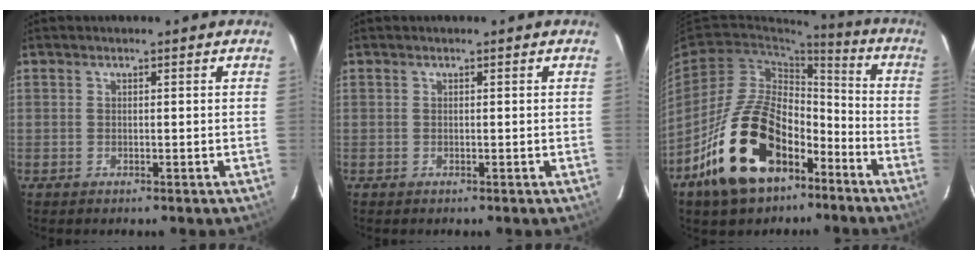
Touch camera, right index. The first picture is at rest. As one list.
[{"total": 0.0}, {"total": 21.0, "force": [-11.5, 11.9, 12.8], "torque": [-0.248, 0.017, -0.179]}]